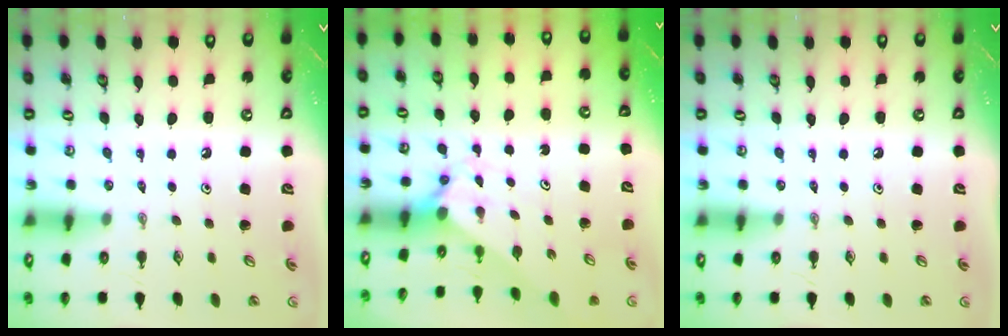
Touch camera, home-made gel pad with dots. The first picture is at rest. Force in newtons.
{"total": 2.0, "press": 2.0, "slide": 0.2}
{"total": 0.0}